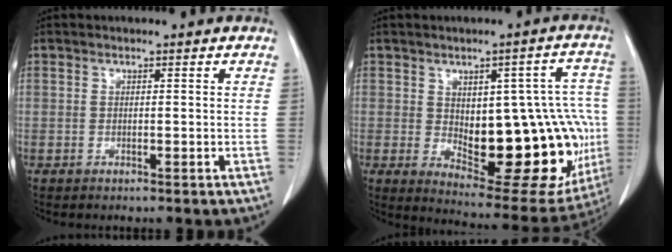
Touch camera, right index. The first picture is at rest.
{"total": 22.9, "force": [-2.4, 8.8, 21.1], "torque": [-0.217, 0.020, 0.001]}